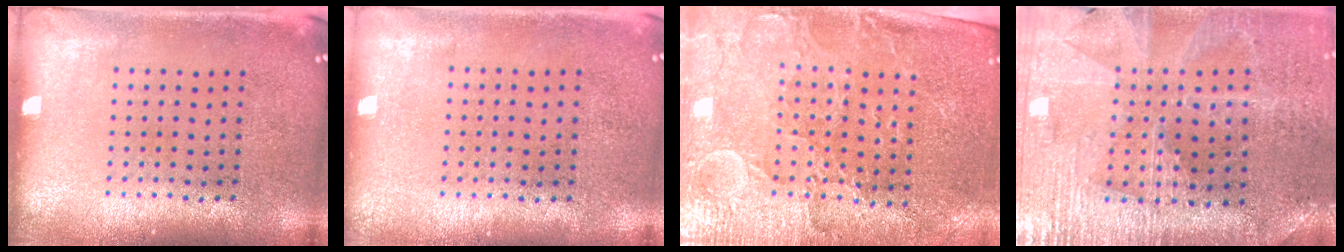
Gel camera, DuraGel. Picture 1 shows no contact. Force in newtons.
{"total": 0.0}
{"total": 3.5, "press": 3.2, "slide": 1.3}
{"total": 2.3, "press": 2.3, "slide": 0.5}